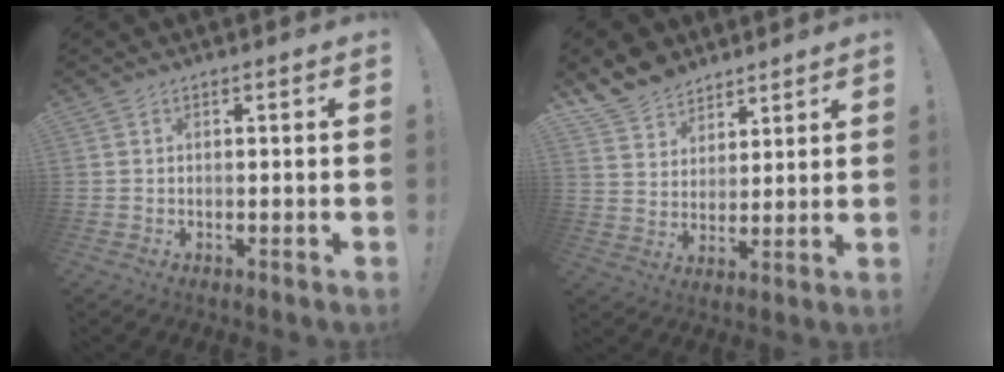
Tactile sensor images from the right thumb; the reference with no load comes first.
{"total": 9.4, "force": [7.8, 5.2, 0.9], "torque": [-0.026, -0.061, 0.156]}